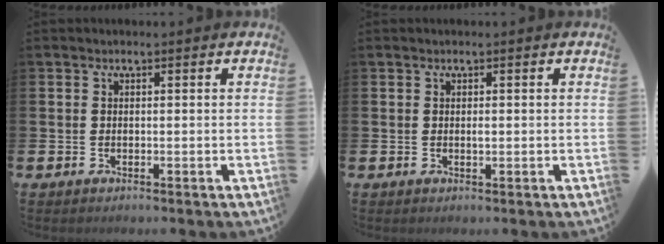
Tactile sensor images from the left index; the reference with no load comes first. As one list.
[{"total": 0.6, "force": [0.2, 0.2, 0.5], "torque": [-0.003, -0.003, 0.002]}]